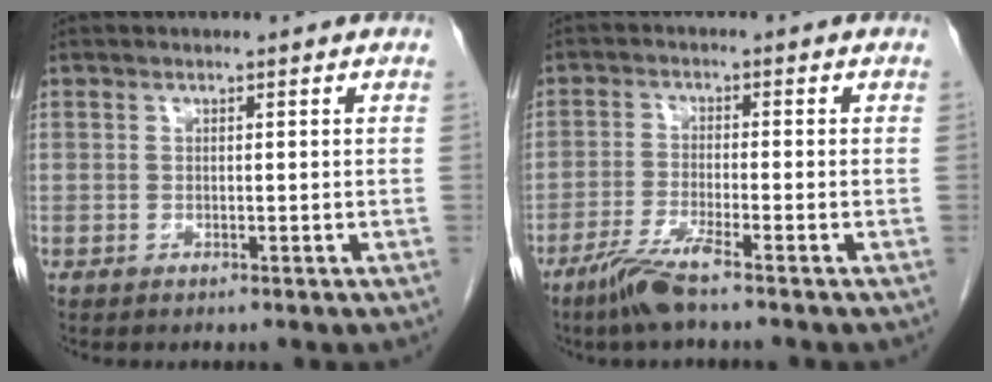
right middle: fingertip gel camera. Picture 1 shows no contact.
{"total": 5.2, "force": [-3.7, -0.3, 3.6], "torque": [-0.077, -0.015, -0.079]}